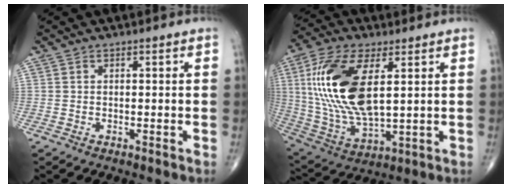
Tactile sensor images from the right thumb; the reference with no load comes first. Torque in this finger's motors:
{"motor_torque": [-0.46, 2.75, 2.39, 0.39, 0.27]}